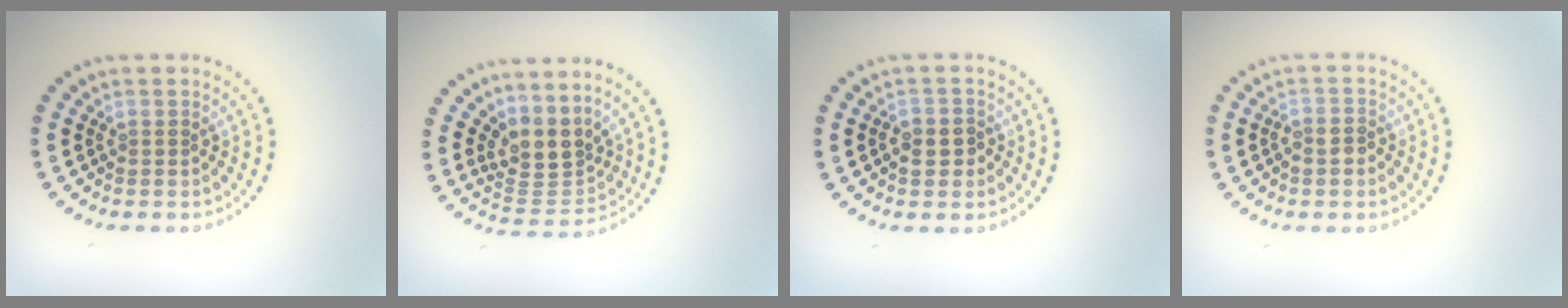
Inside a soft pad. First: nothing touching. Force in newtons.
{"total": 3.6, "press": 2.7, "slide": 2.4}
{"total": 2.3, "press": 2.2, "slide": 0.6}
{"total": 1.2, "press": 1.0, "slide": 0.6}